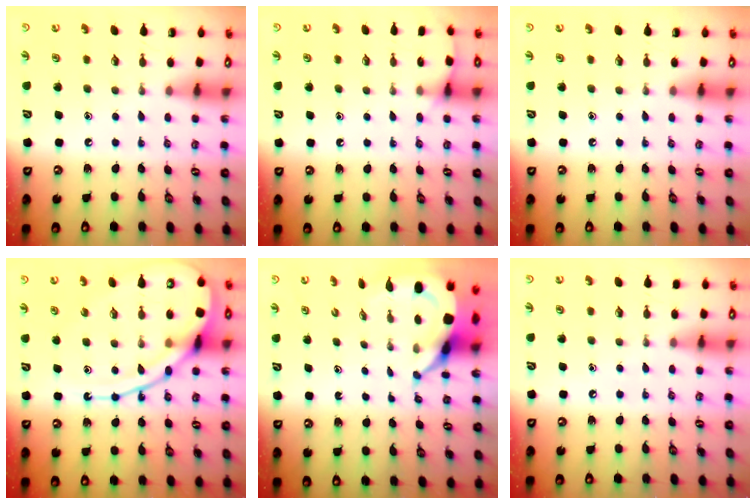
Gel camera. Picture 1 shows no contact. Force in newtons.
{"total": 5.8, "press": 5.8, "slide": 0.7}
{"total": 0.0}
{"total": 15.8, "press": 15.7, "slide": 1.5}
{"total": 5.9, "press": 5.8, "slide": 0.7}
{"total": 1.5, "press": 1.5, "slide": 0.2}